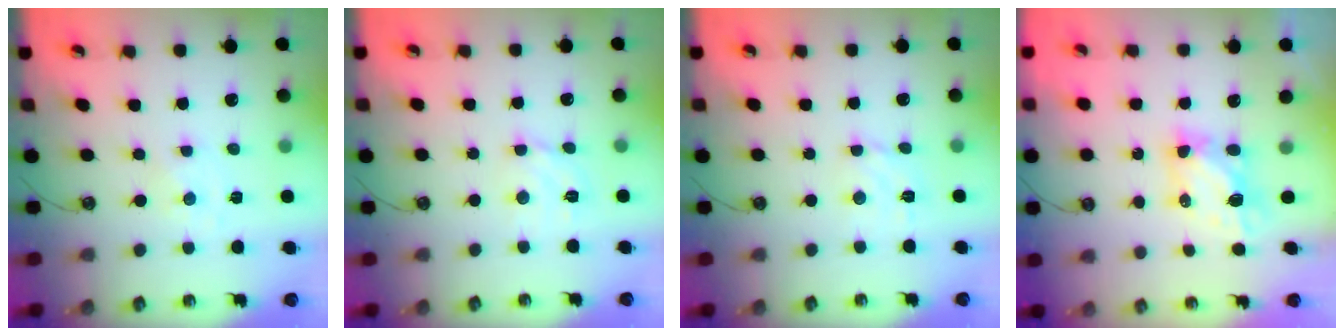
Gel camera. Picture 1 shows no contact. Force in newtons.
{"total": 5.3, "press": 5.3, "slide": 0.3}
{"total": 4.2, "press": 4.2, "slide": 0.4}
{"total": 5.5, "press": 5.5, "slide": 0.3}